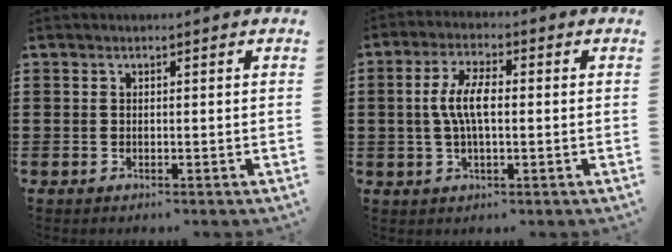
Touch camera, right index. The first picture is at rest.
{"total": 6.3, "force": [0.0, 2.3, 5.9], "torque": [-0.129, -0.001, -0.009]}